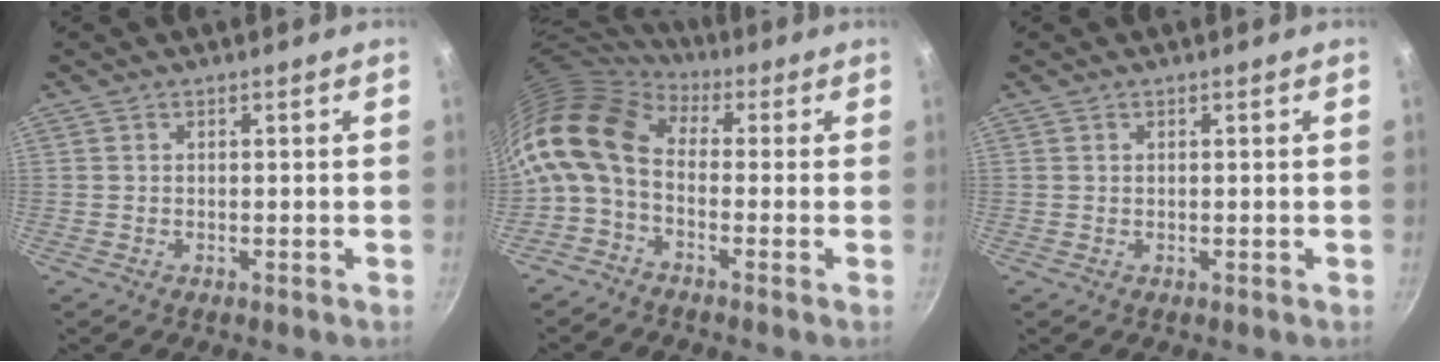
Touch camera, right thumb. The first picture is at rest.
{"total": 13.2, "force": [0.5, 8.4, 10.2], "torque": [-0.198, 0.023, -0.012]}
{"total": 0.0}